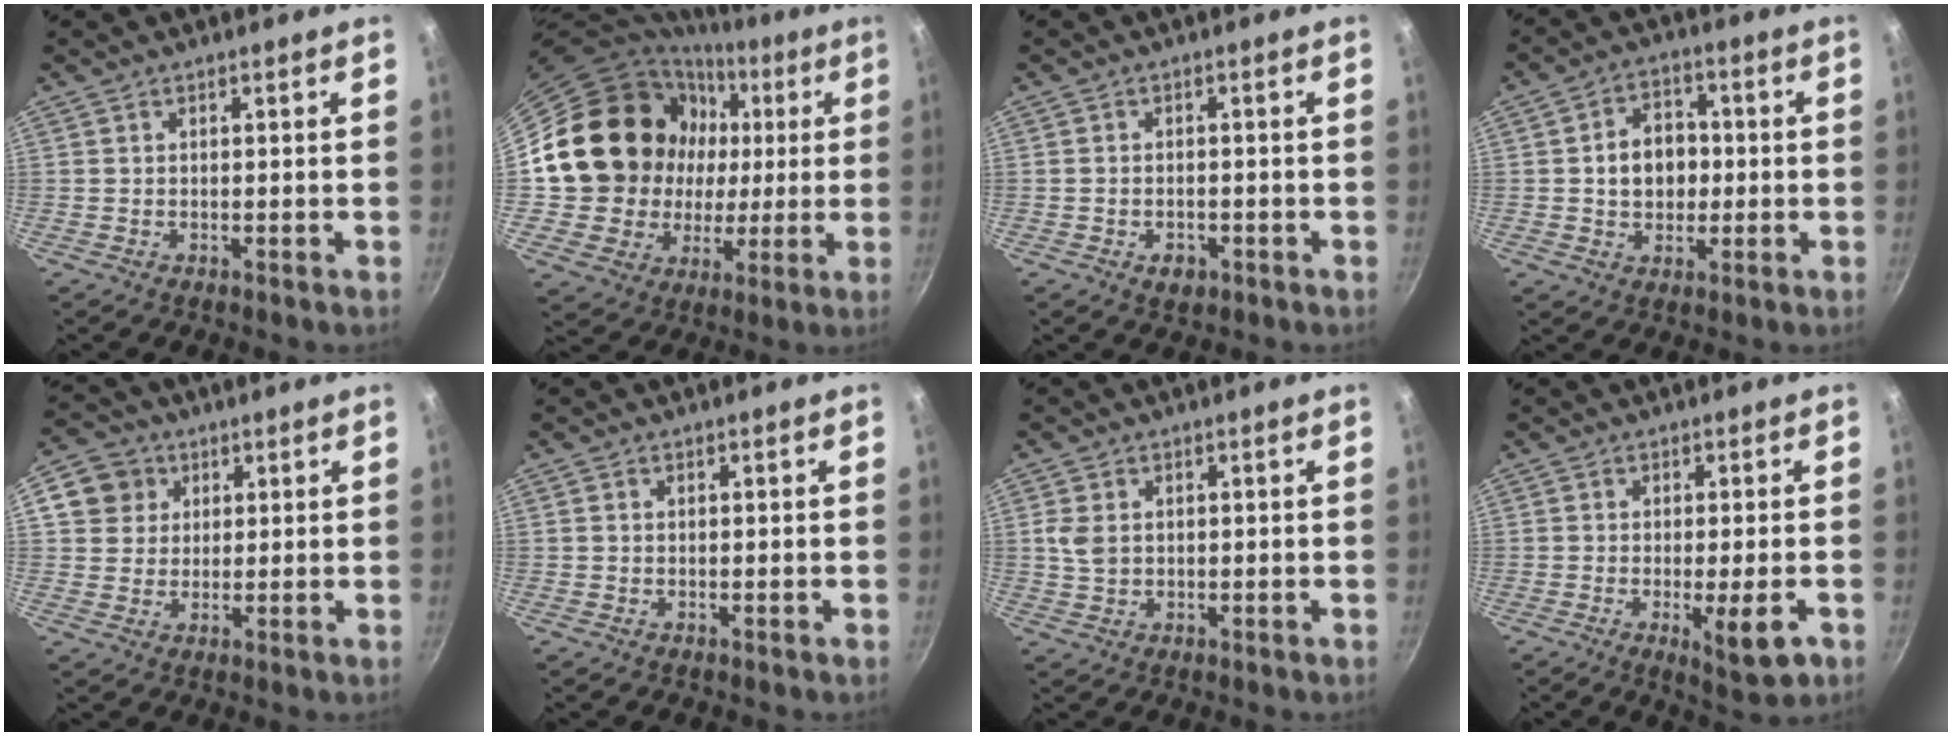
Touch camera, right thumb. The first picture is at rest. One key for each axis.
{"total": 21.0, "fx": 3.5, "fy": 18.6, "fz": 9.2, "tx": -0.139, "ty": 0.014, "tz": 0.080}
{"total": 3.1, "fx": -1.4, "fy": 2.1, "fz": 1.9, "tx": -0.028, "ty": 0.010, "tz": -0.017}
{"total": 8.9, "fx": 0.1, "fy": 6.9, "fz": 5.5, "tx": -0.057, "ty": 0.014, "tz": -0.003}
{"total": 7.4, "fx": 2.7, "fy": 6.5, "fz": 2.1, "tx": -0.001, "ty": 0.005, "tz": 0.039}
{"total": 0.5, "fx": 0.1, "fy": 0.5, "fz": 0.2, "tx": -0.003, "ty": 0.004, "tz": 0.001}
{"total": 4.0, "fx": 0.7, "fy": 3.0, "fz": 2.5, "tx": -0.047, "ty": -0.001, "tz": 0.014}
{"total": 7.5, "fx": -2.5, "fy": 1.6, "fz": 6.9, "tx": -0.095, "ty": -0.002, "tz": -0.030}